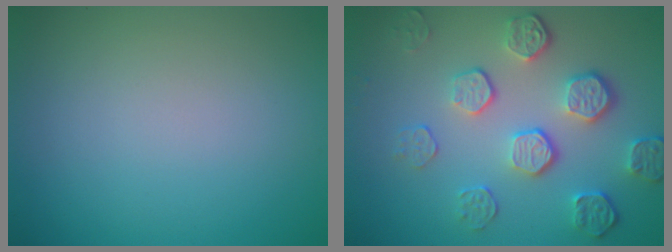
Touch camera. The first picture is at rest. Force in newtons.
{"total": 5.3, "press": 3.8, "slide": 3.8}